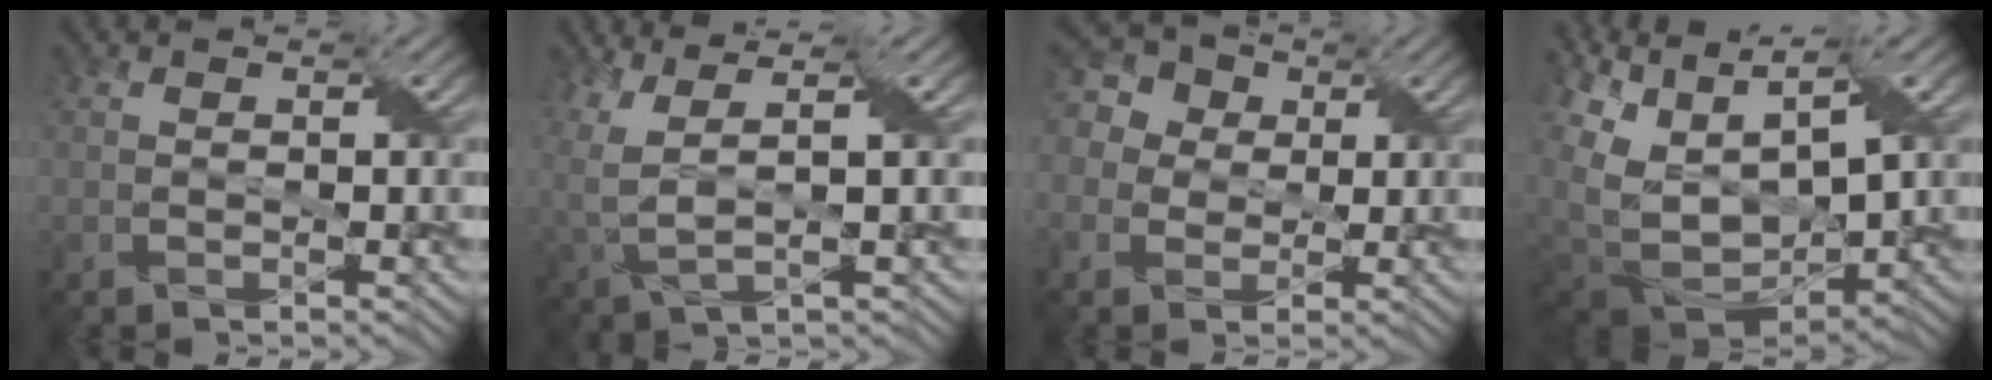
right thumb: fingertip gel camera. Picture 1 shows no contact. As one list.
[{"total": 6.0, "force": [2.3, 2.0, 5.2], "torque": [-0.138, 0.001, 0.050]}, {"total": 7.5, "force": [2.0, 6.4, 3.4], "torque": [-0.116, 0.034, 0.011]}, {"total": 13.0, "force": [2.3, 8.0, 10.0], "torque": [-0.231, -0.001, 0.087]}]